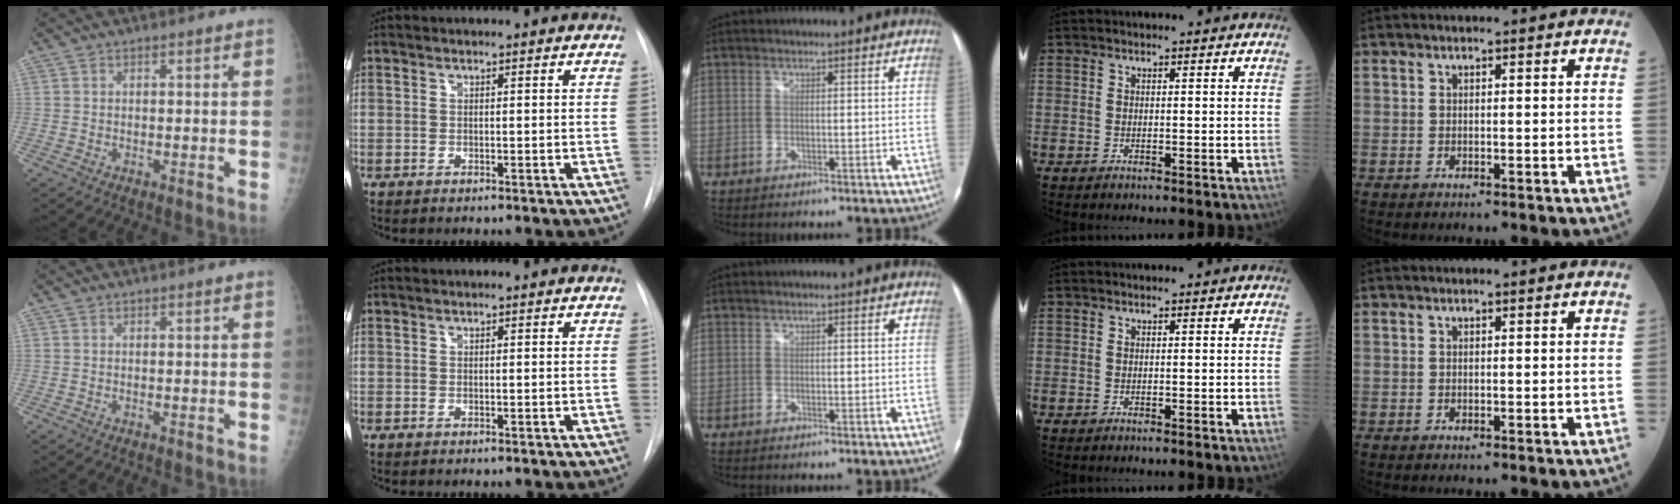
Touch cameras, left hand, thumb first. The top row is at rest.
{}